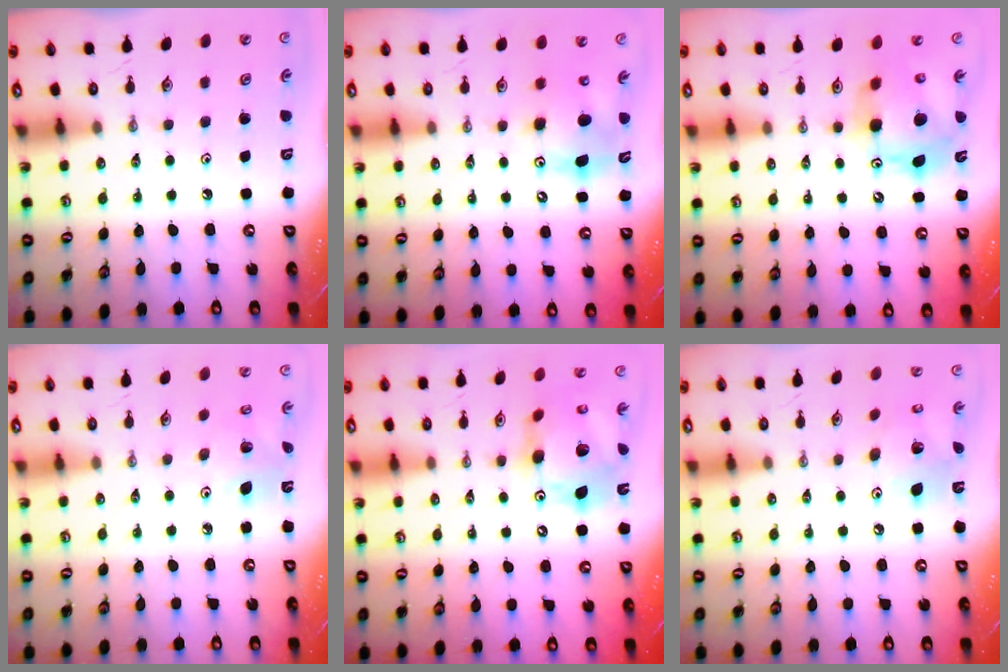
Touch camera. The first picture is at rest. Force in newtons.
{"total": 9.2, "press": 9.0, "slide": 1.9}
{"total": 13.2, "press": 13.2, "slide": 1.2}
{"total": 5.9, "press": 5.9, "slide": 0.3}
{"total": 15.5, "press": 15.5, "slide": 1.6}
{"total": 10.4, "press": 10.3, "slide": 0.9}